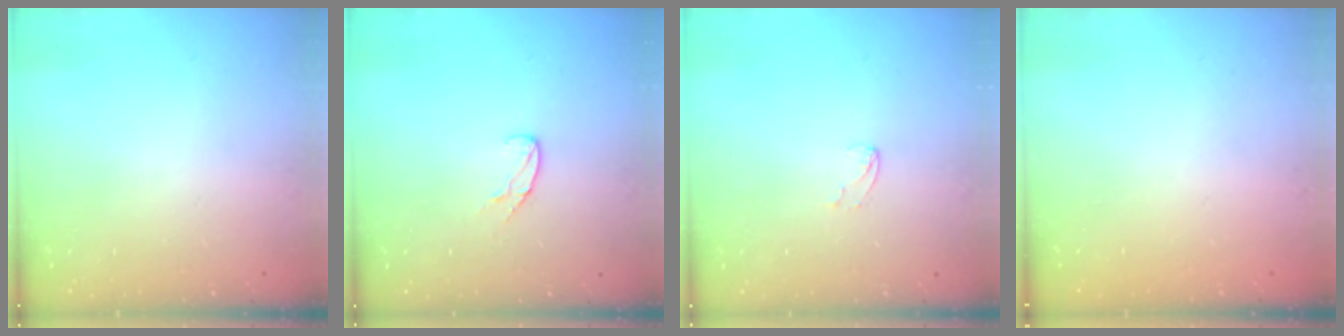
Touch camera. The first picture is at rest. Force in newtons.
{"total": 5.6, "press": 5.6, "slide": 0.5}
{"total": 2.8, "press": 2.8, "slide": 0.3}
{"total": 0.0}